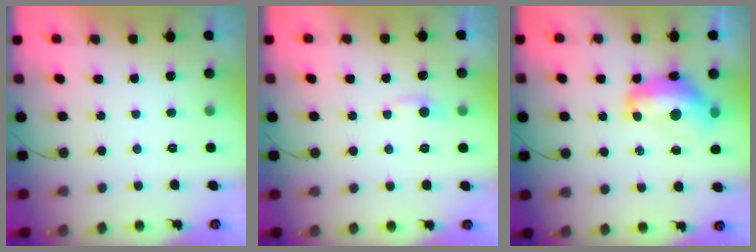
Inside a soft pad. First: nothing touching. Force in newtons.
{"total": 3.7, "press": 3.7, "slide": 0.4}
{"total": 13.3, "press": 13.3, "slide": 1.0}